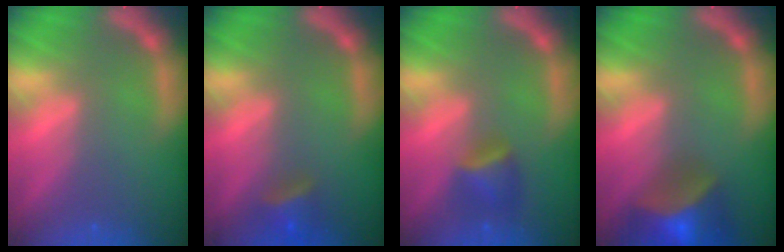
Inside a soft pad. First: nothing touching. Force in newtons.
{"total": 2.9}
{"total": 2.9}
{"total": 8.4}